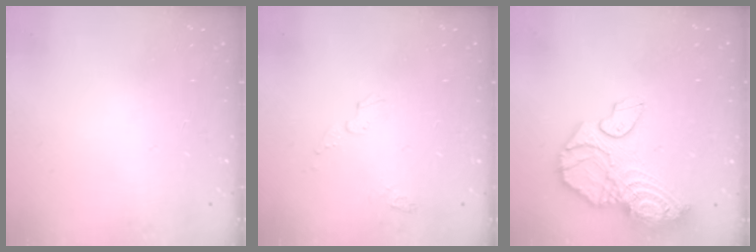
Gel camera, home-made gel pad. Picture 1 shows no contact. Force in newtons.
{"total": 4.1, "press": 4.1, "slide": 0.4}
{"total": 17.2, "press": 17.1, "slide": 1.8}